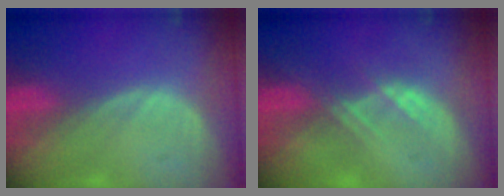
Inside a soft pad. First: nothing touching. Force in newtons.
{"total": 2.3, "press": 2.3, "slide": 0.2}